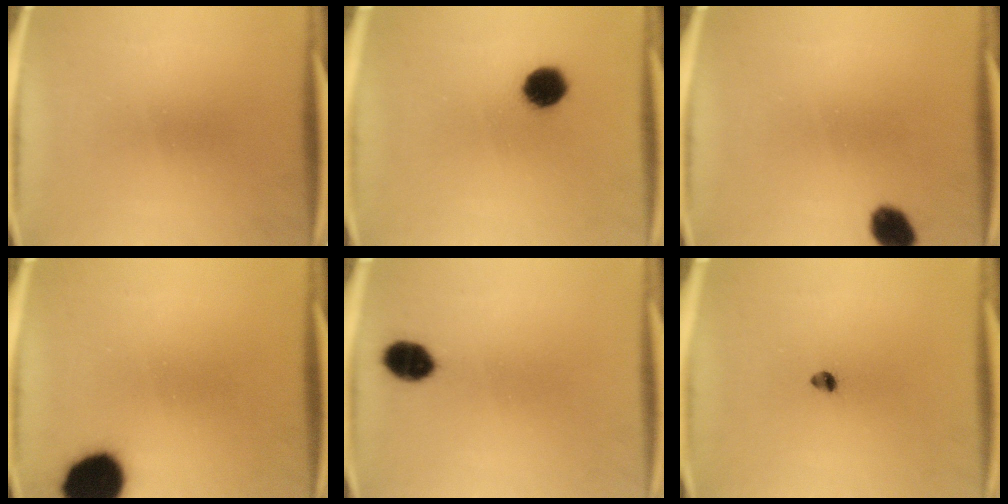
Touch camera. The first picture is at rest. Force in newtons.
{"total": 7.2}
{"total": 5.4}
{"total": 14.8}
{"total": 6.3}
{"total": 1.7}